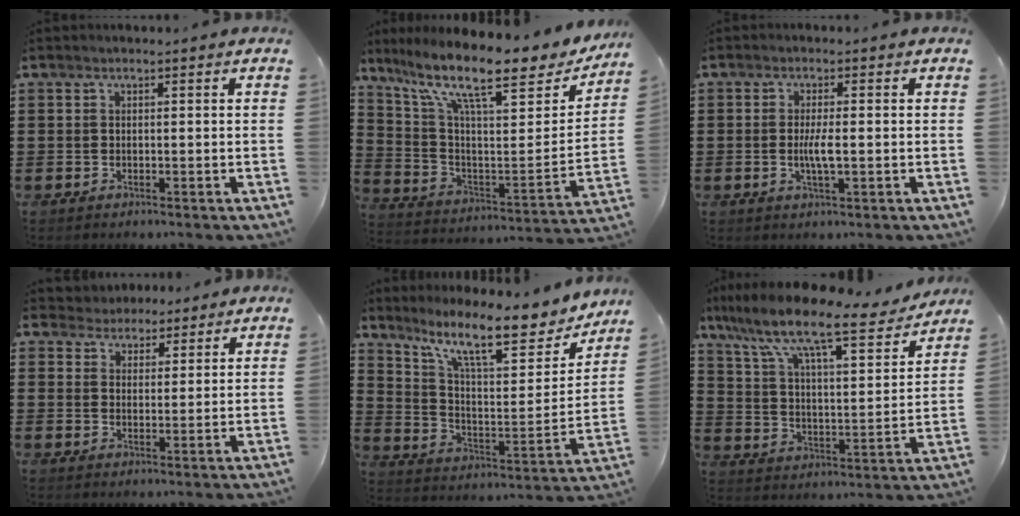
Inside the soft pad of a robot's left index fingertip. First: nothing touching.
{"total": 14.3, "force": [10.1, 3.4, 9.4], "torque": [-0.196, -0.069, 0.164]}
{"total": 3.5, "force": [-0.4, 0.6, 3.4], "torque": [-0.074, -0.007, -0.013]}
{"total": 3.7, "force": [3.3, 1.8, -0.3], "torque": [-0.013, -0.002, 0.060]}
{"total": 13.0, "force": [9.9, 2.6, 8.1], "torque": [-0.160, -0.060, 0.162]}
{"total": 11.5, "force": [9.0, 1.6, 7.0], "torque": [-0.162, -0.058, 0.143]}